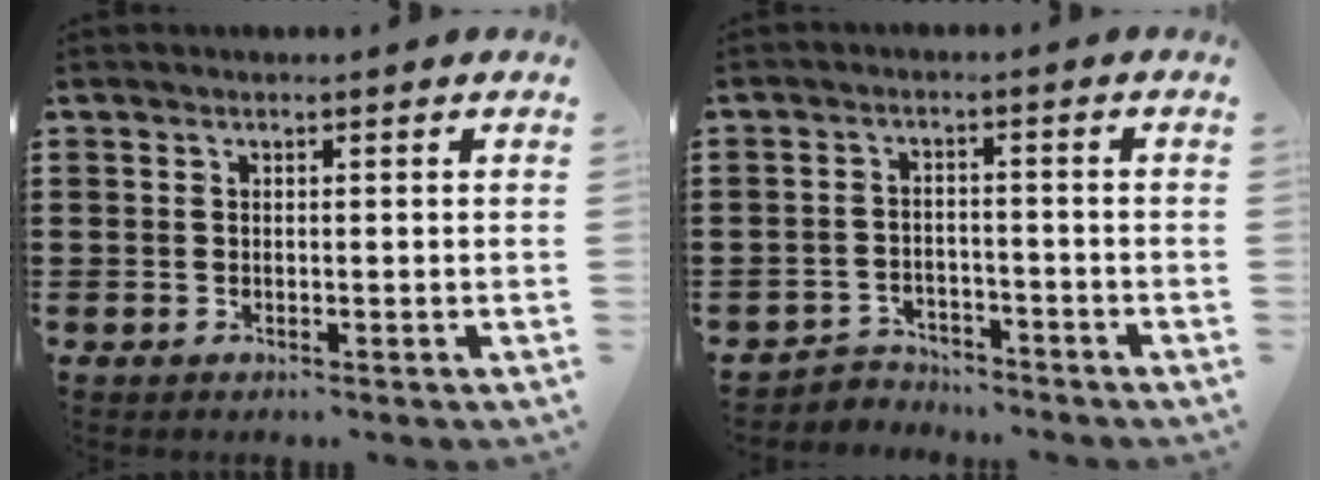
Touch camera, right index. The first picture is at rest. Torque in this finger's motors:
{"motor_torque": [-0.82, 0.54, -0.71, -0.21]}